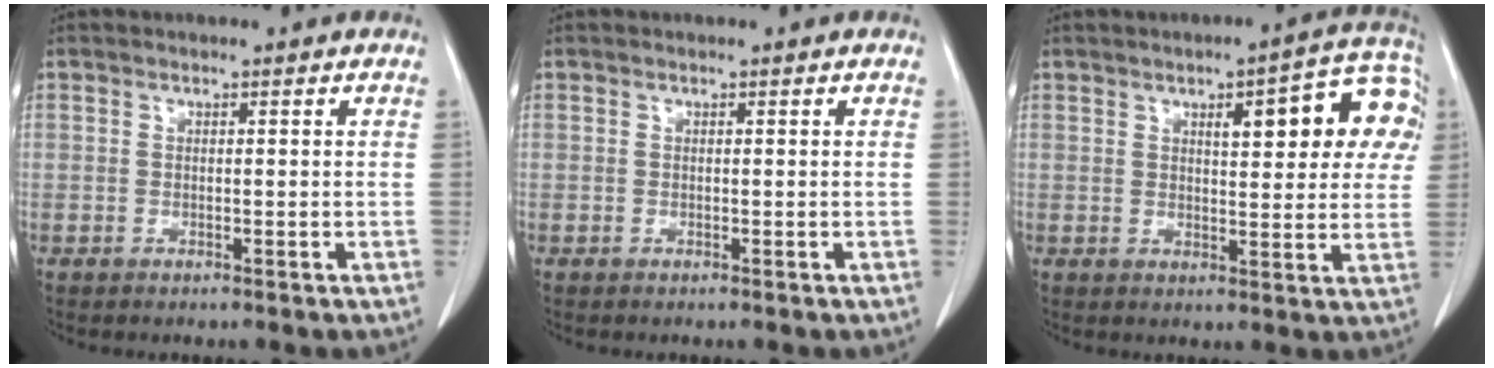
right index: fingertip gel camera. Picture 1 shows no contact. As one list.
[{"total": 0.0}, {"total": 12.6, "force": [4.5, 3.7, 11.2], "torque": [-0.127, 0.027, 0.051]}]